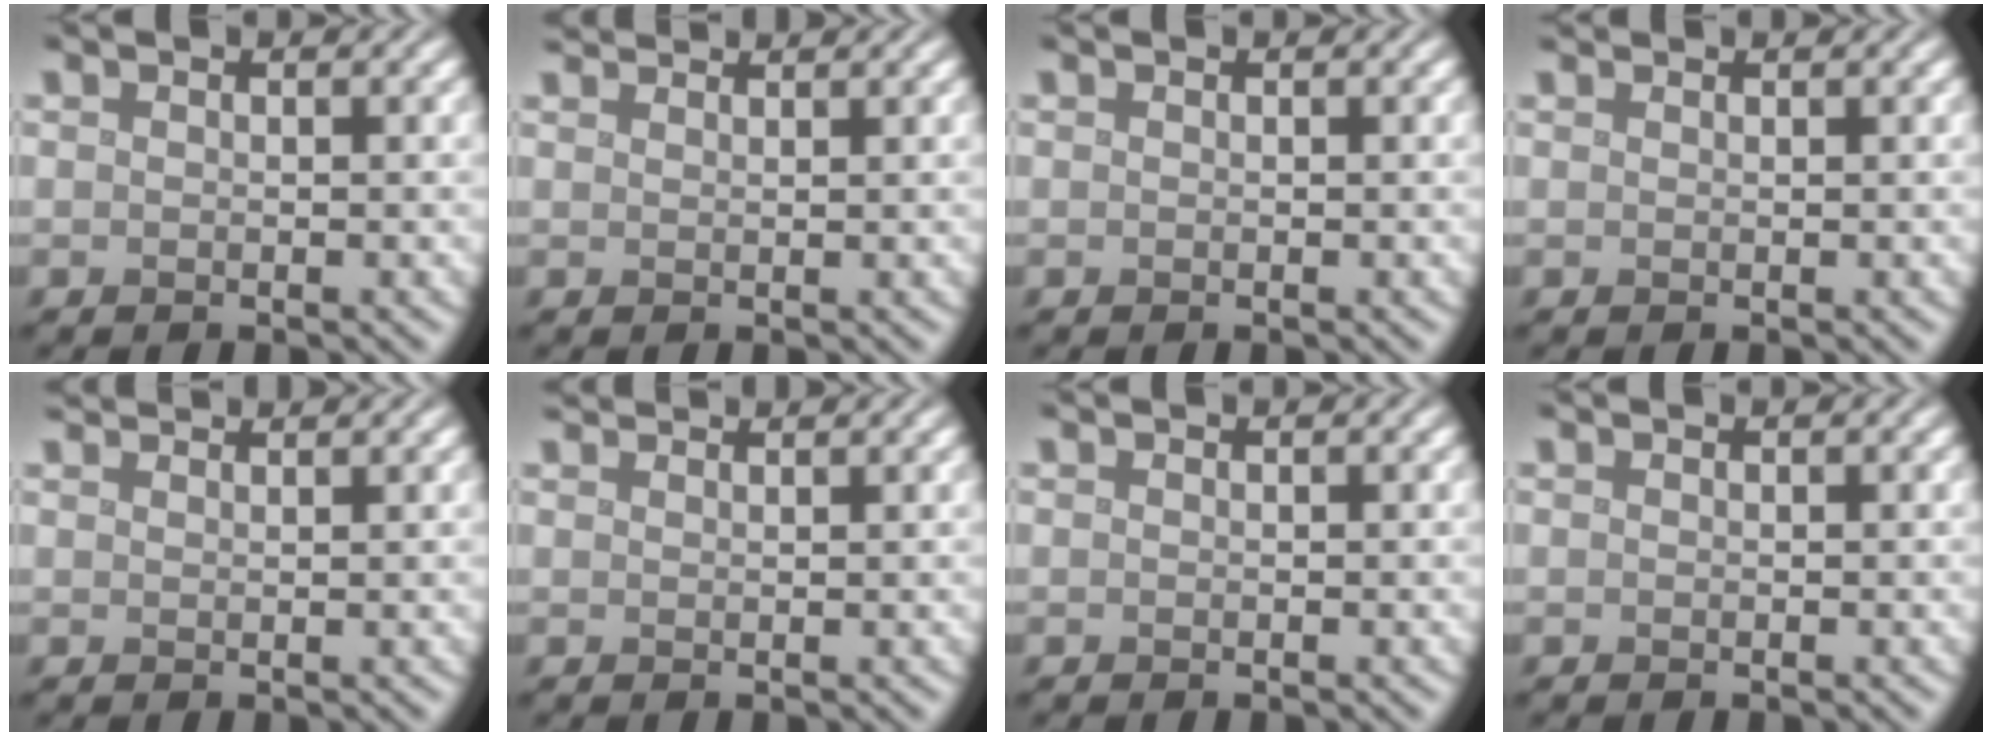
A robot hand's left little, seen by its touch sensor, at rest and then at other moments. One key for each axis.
{"total": 2.8, "fx": 2.6, "fy": 0.4, "fz": 0.9, "tx": -0.010, "ty": 0.003, "tz": 0.031}
{"total": 0.0}
{"total": 0.9, "fx": 0.8, "fy": 0.0, "fz": 0.2, "tx": -0.007, "ty": -0.003, "tz": 0.009}
{"total": 2.6, "fx": 2.4, "fy": 0.4, "fz": 0.9, "tx": -0.009, "ty": 0.003, "tz": 0.027}
{"total": 2.3, "fx": 2.2, "fy": 0.3, "fz": 0.7, "tx": -0.009, "ty": 0.002, "tz": 0.024}
{"total": 0.0}
{"total": 0.0}